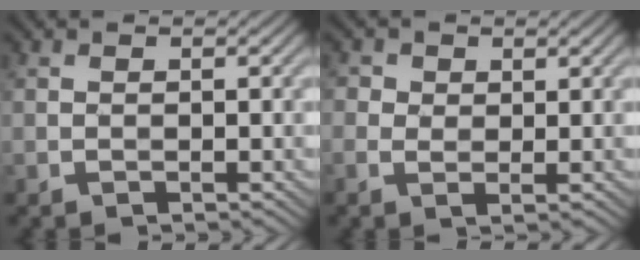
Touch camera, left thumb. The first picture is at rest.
{"total": 2.5, "force": [0.8, 2.0, 1.4], "torque": [-0.036, 0.002, 0.013]}